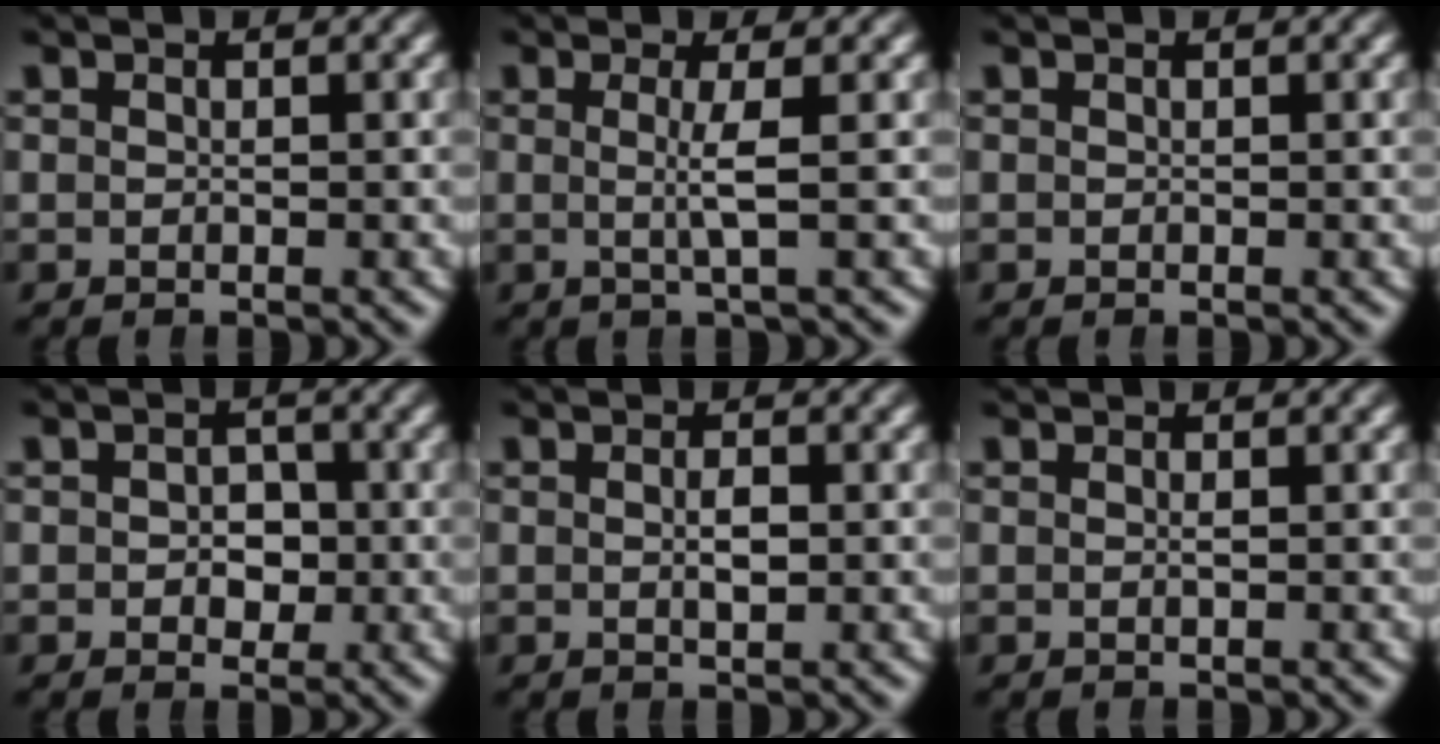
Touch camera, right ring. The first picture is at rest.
{"total": 2.3, "force": [0.0, -0.9, 2.1], "torque": [-0.049, -0.012, 0.004]}
{"total": 0.0}
{"total": 1.7, "force": [-0.5, 1.4, 0.8], "torque": [-0.003, -0.003, -0.010]}
{"total": 1.2, "force": [-0.1, 0.1, 1.2], "torque": [-0.023, -0.003, -0.003]}
{"total": 0.0}